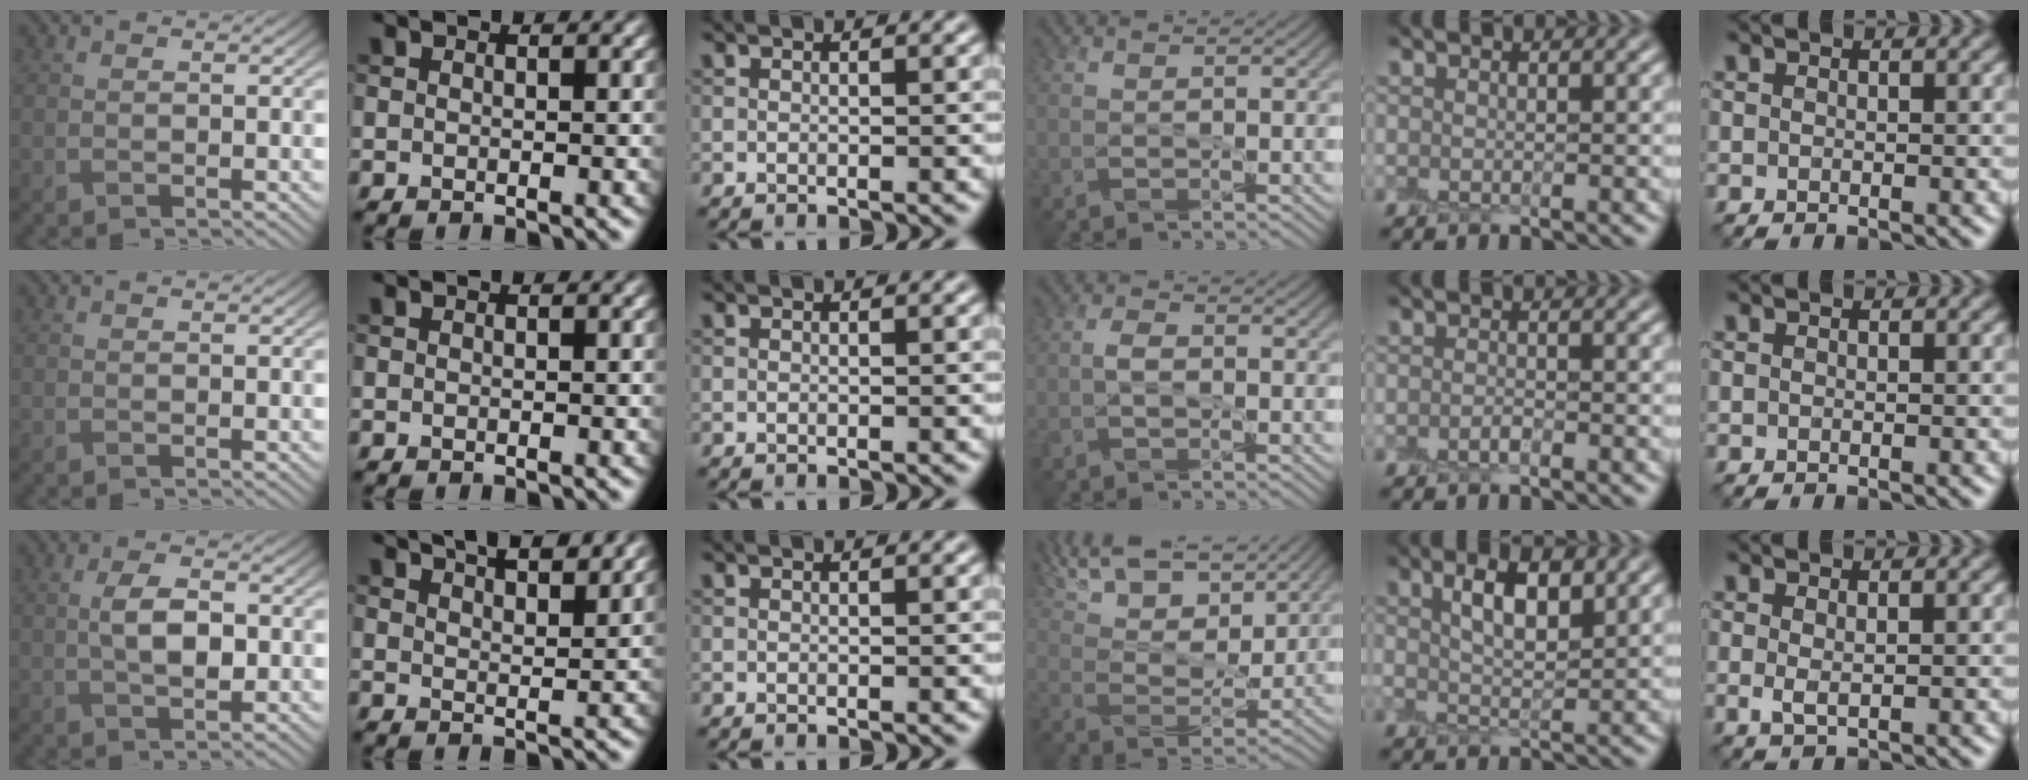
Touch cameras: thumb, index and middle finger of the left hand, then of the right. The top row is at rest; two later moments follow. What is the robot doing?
{"motion": "peel", "object": "shipping label"}